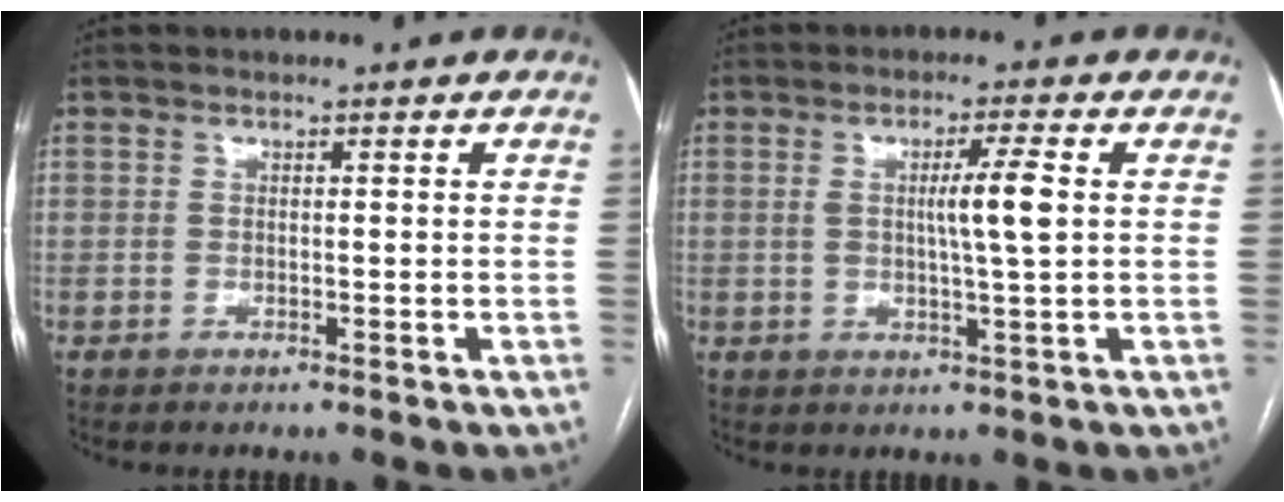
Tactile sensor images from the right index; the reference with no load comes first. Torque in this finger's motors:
{"motor_torque": [0.17, 0.02, 0.13, 0.06]}